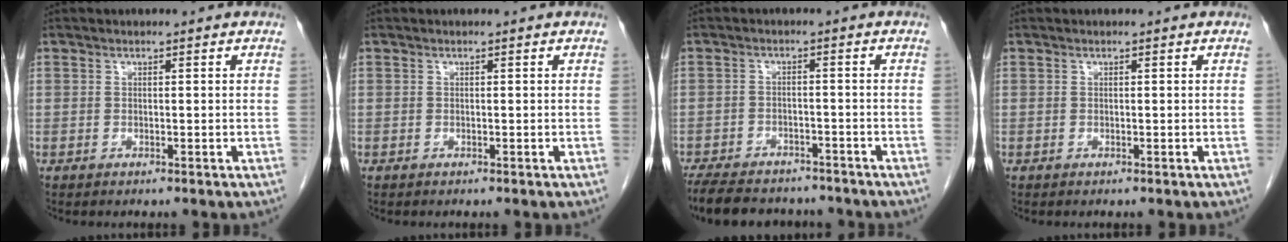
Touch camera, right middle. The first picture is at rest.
{"total": 0.0}
{"total": 13.9, "force": [-11.8, 5.1, 5.4], "torque": [-0.121, -0.005, -0.163]}
{"total": 0.0}